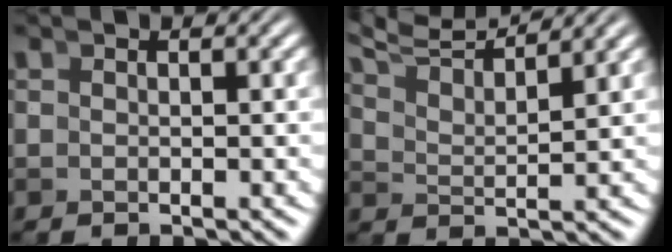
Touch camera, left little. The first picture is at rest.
{"total": 6.1, "force": [5.4, 1.3, 2.6], "torque": [-0.050, 0.012, 0.087]}